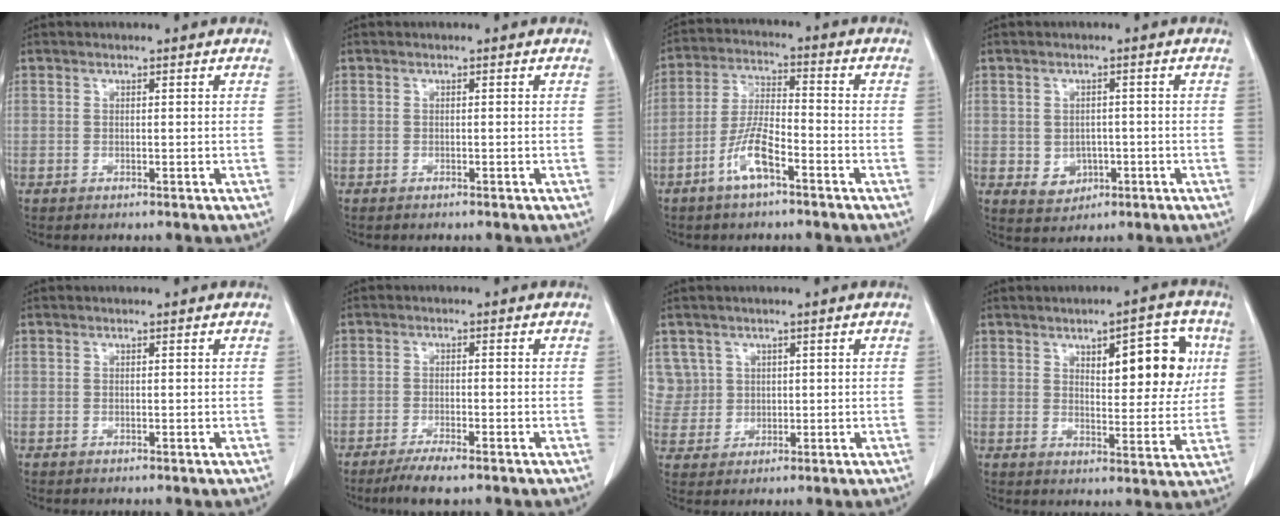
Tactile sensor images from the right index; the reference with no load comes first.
{"total": 0.5, "force": [-0.4, 0.1, 0.3], "torque": [-0.006, 0.000, -0.009]}
{"total": 7.4, "force": [-4.1, 1.6, 6.0], "torque": [-0.127, 0.002, -0.080]}
{"total": 3.9, "force": [-0.8, 3.4, 1.7], "torque": [-0.015, 0.003, 0.000]}
{"total": 0.0}
{"total": 4.6, "force": [-3.4, 0.4, 3.1], "torque": [-0.055, -0.010, -0.058]}
{"total": 5.6, "force": [2.3, 5.1, -0.3], "torque": [0.013, 0.012, 0.055]}
{"total": 10.8, "force": [3.7, 3.9, 9.4], "torque": [-0.119, 0.016, 0.053]}